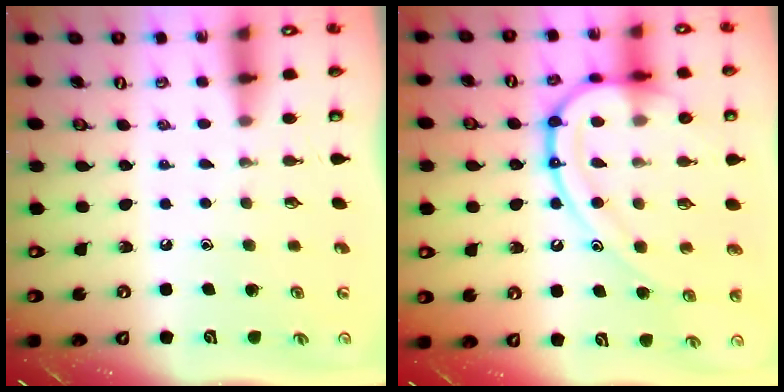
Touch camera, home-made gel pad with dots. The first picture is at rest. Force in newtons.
{"total": 18.5, "press": 18.5, "slide": 1.2}